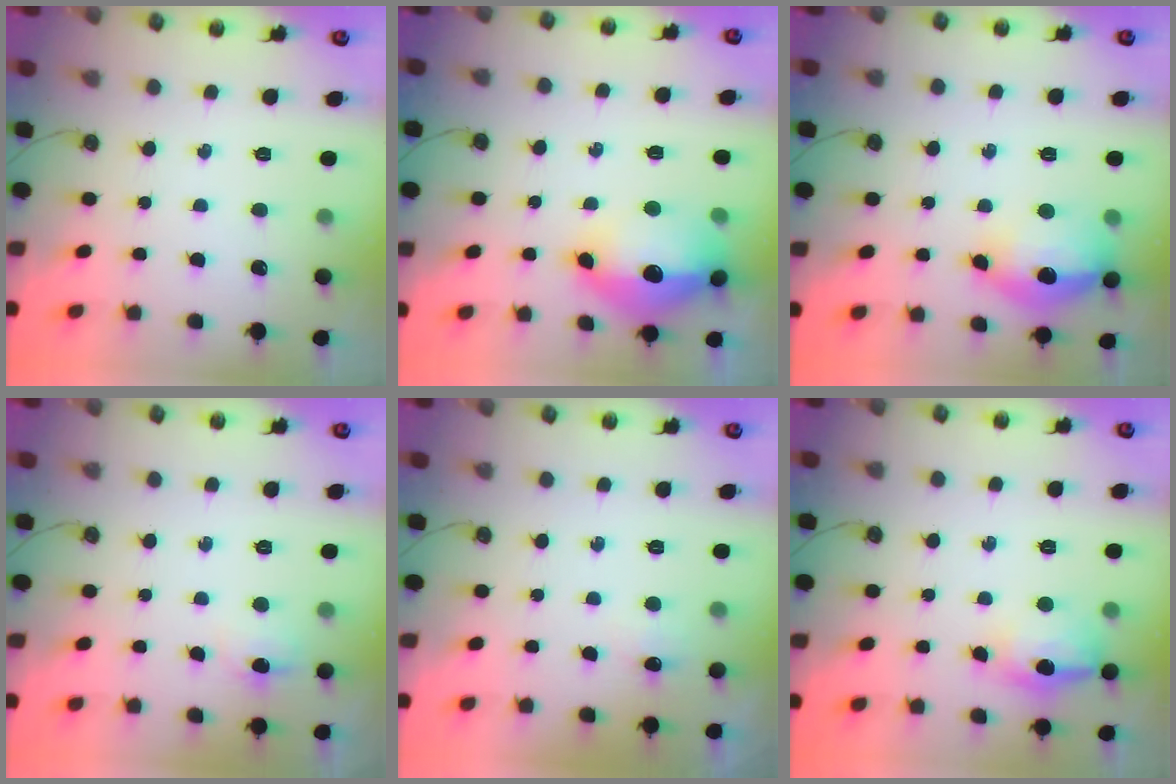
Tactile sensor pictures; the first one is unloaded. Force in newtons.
{"total": 17.0, "press": 16.9, "slide": 1.6}
{"total": 16.2, "press": 16.2, "slide": 1.4}
{"total": 5.0, "press": 4.5, "slide": 2.2}
{"total": 5.0, "press": 4.9, "slide": 1.1}
{"total": 13.3, "press": 13.2, "slide": 1.4}